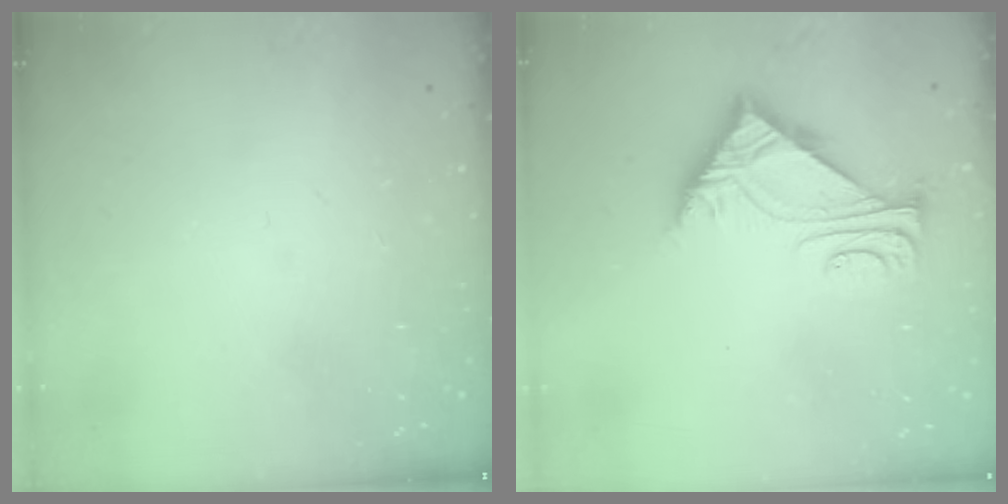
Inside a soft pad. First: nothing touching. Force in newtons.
{"total": 6.6, "press": 6.6, "slide": 0.1}